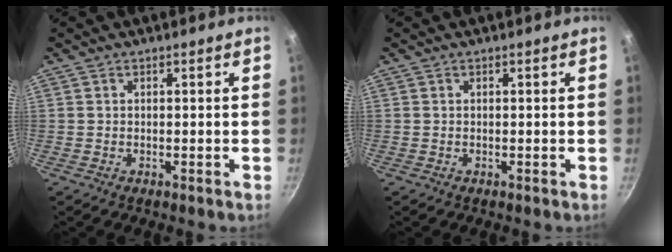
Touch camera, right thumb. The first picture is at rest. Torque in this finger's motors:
{"motor_torque": [0.00, 0.00, -0.12, -0.23, 0.00]}